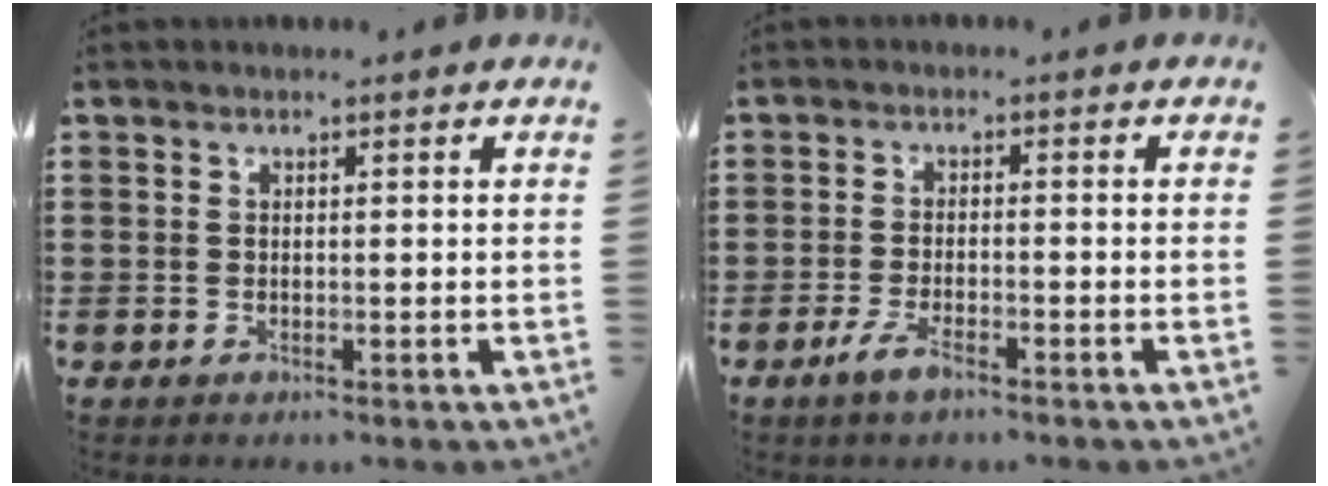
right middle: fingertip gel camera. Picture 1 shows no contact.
{"total": 3.2, "force": [-2.0, 0.8, 2.4], "torque": [-0.052, 0.000, -0.041]}